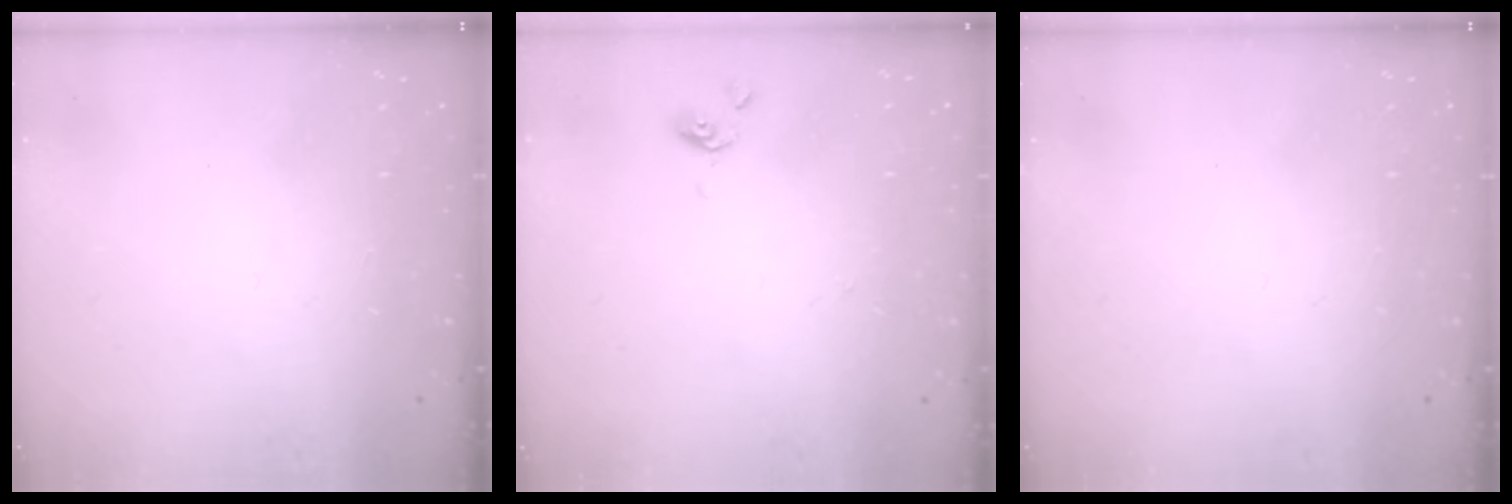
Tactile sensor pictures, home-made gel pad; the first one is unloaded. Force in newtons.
{"total": 0.0}
{"total": 0.0}